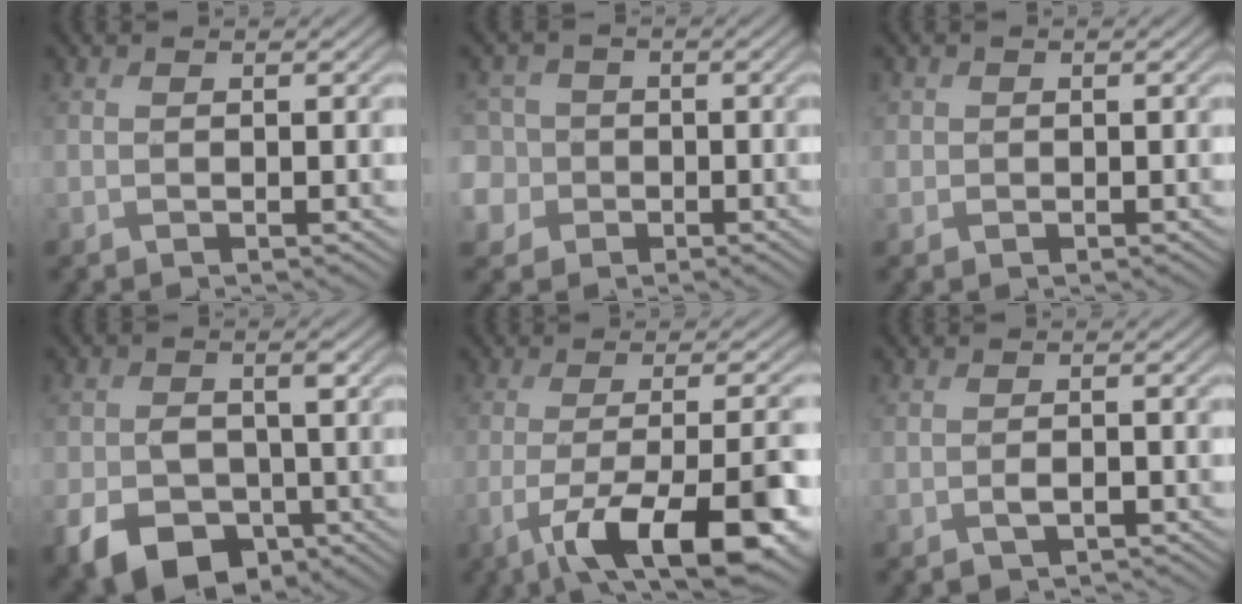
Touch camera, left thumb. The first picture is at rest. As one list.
[{"total": 8.1, "force": [-0.8, 7.7, 2.5], "torque": [-0.097, 0.015, -0.054]}, {"total": 1.5, "force": [0.1, 1.4, 0.1], "torque": [0.000, -0.004, -0.001]}, {"total": 8.8, "force": [-3.6, 6.2, 5.1], "torque": [-0.090, -0.021, -0.067]}, {"total": 13.7, "force": [-6.0, 4.0, 11.7], "torque": [-0.196, -0.018, -0.090]}, {"total": 1.5, "force": [-0.8, 0.7, 1.1], "torque": [-0.021, 0.000, -0.015]}]